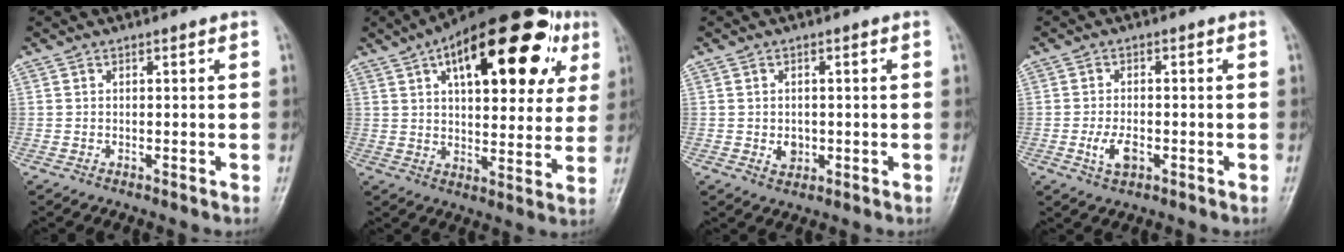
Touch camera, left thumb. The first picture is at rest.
{"total": 27.4, "force": [11.5, 12.3, 21.7], "torque": [-0.284, 0.009, 0.164]}
{"total": 2.8, "force": [-0.4, 2.3, 1.5], "torque": [-0.013, 0.000, 0.000]}
{"total": 4.3, "force": [-1.4, 2.4, 3.2], "torque": [-0.060, 0.003, -0.024]}